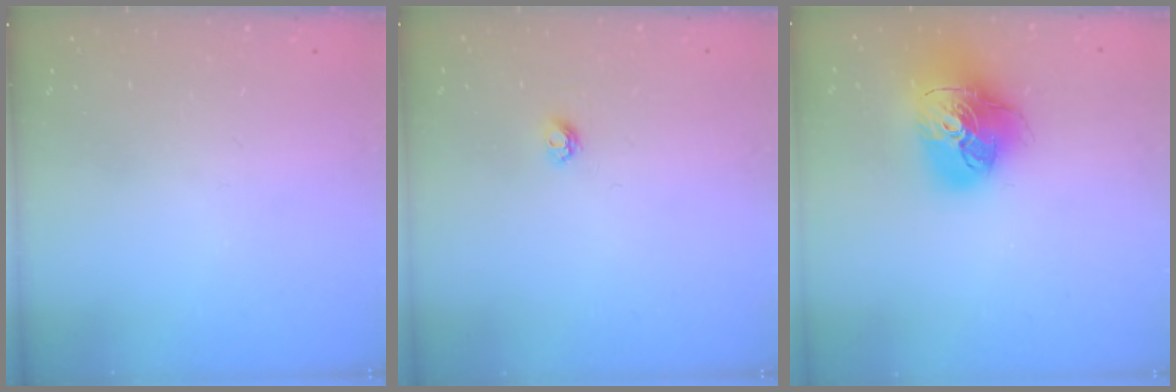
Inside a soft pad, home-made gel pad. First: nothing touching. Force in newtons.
{"total": 3.8, "press": 3.8, "slide": 0.5}
{"total": 20.5, "press": 20.4, "slide": 2.4}